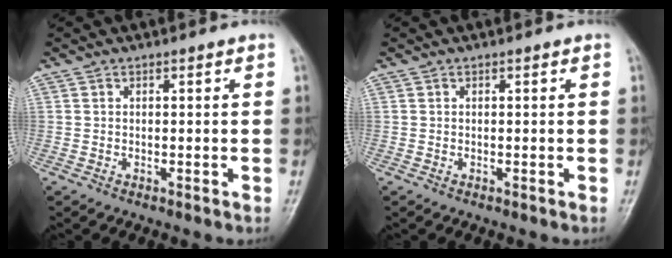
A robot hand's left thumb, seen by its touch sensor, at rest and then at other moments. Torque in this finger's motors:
{"motor_torque": [0.00, 0.00, 0.00, 0.00, 0.00]}